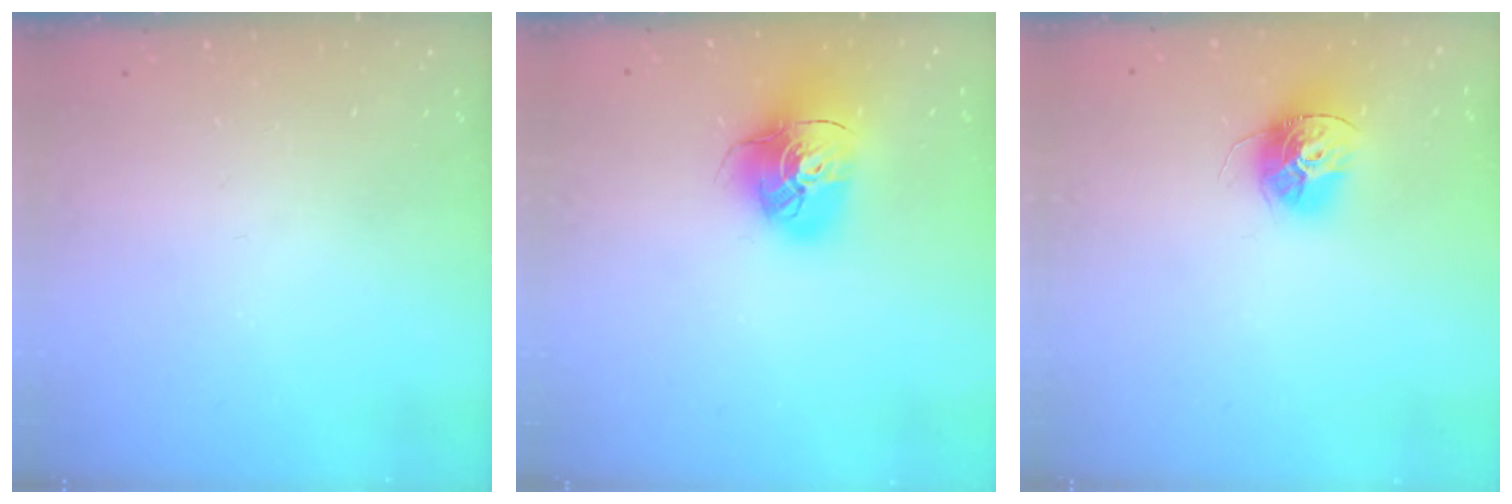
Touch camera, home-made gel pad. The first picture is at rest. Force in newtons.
{"total": 14.4, "press": 14.3, "slide": 1.8}
{"total": 13.1, "press": 13.1, "slide": 0.7}